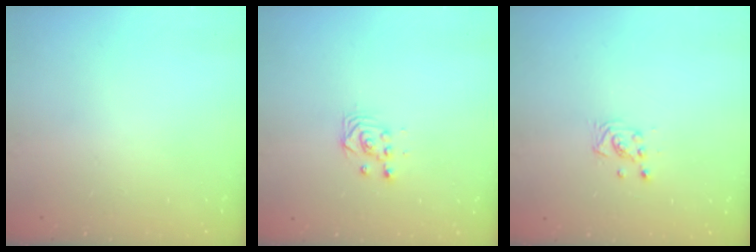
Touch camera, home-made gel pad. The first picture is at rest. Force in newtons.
{"total": 3.4, "press": 3.4, "slide": 0.2}
{"total": 3.0, "press": 2.9, "slide": 0.5}